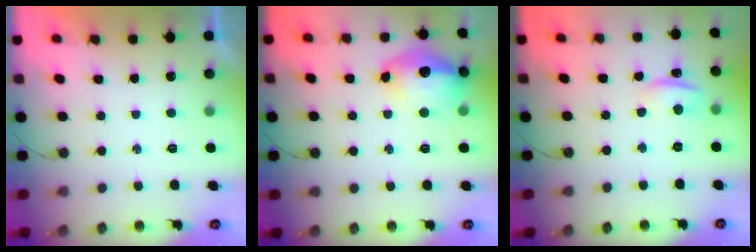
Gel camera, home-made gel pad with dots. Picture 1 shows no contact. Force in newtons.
{"total": 15.4, "press": 15.4, "slide": 1.3}
{"total": 1.6, "press": 1.4, "slide": 0.7}